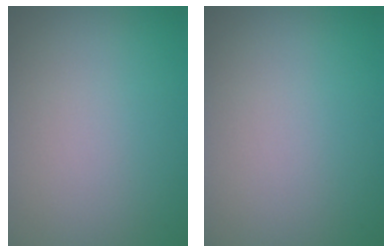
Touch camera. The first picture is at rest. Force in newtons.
{"total": 0.0}